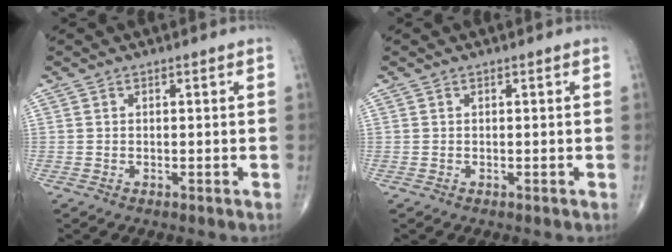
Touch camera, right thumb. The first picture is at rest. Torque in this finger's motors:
{"motor_torque": [0.01, 0.00, -0.01, -0.02, 0.00]}